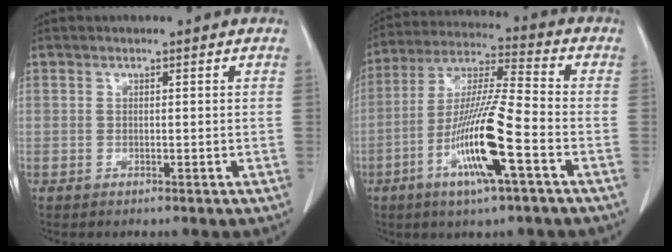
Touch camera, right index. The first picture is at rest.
{"total": 14.3, "force": [-5.3, 0.5, 13.3], "torque": [-0.263, -0.009, -0.101]}